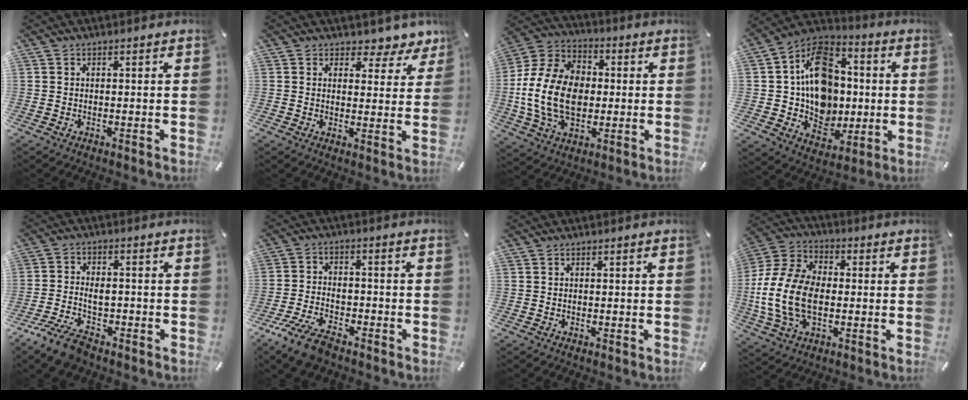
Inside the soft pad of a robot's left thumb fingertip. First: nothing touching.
{"total": 5.3, "force": [3.7, 3.5, 1.5], "torque": [-0.006, -0.031, 0.059]}
{"total": 17.7, "force": [-1.7, 13.1, 11.8], "torque": [-0.265, 0.015, -0.033]}
{"total": 16.0, "force": [0.2, 13.8, 8.2], "torque": [-0.139, 0.004, 0.013]}
{"total": 7.8, "force": [-3.6, 4.7, 5.0], "torque": [-0.105, 0.016, -0.065]}
{"total": 9.3, "force": [-6.5, 4.3, 5.2], "torque": [-0.110, 0.027, -0.121]}
{"total": 0.0}
{"total": 16.5, "force": [-2.6, 11.3, 11.7], "torque": [-0.267, 0.010, -0.048]}